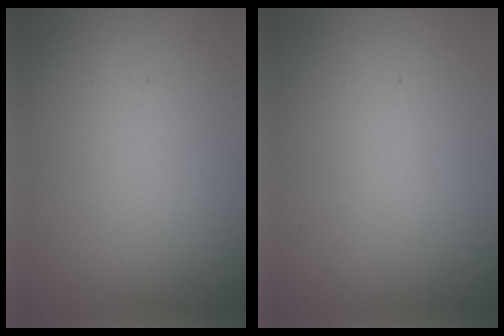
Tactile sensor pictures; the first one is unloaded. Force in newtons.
{"total": 0.0}